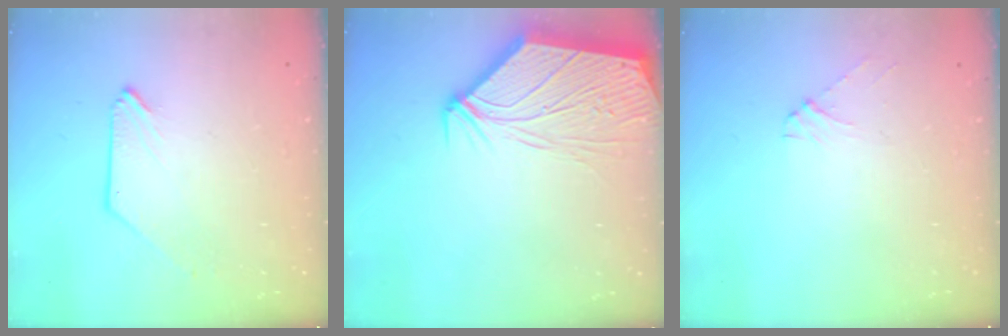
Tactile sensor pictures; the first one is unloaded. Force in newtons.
{"total": 11.2, "press": 11.1, "slide": 1.6}
{"total": 3.9, "press": 3.9, "slide": 0.7}